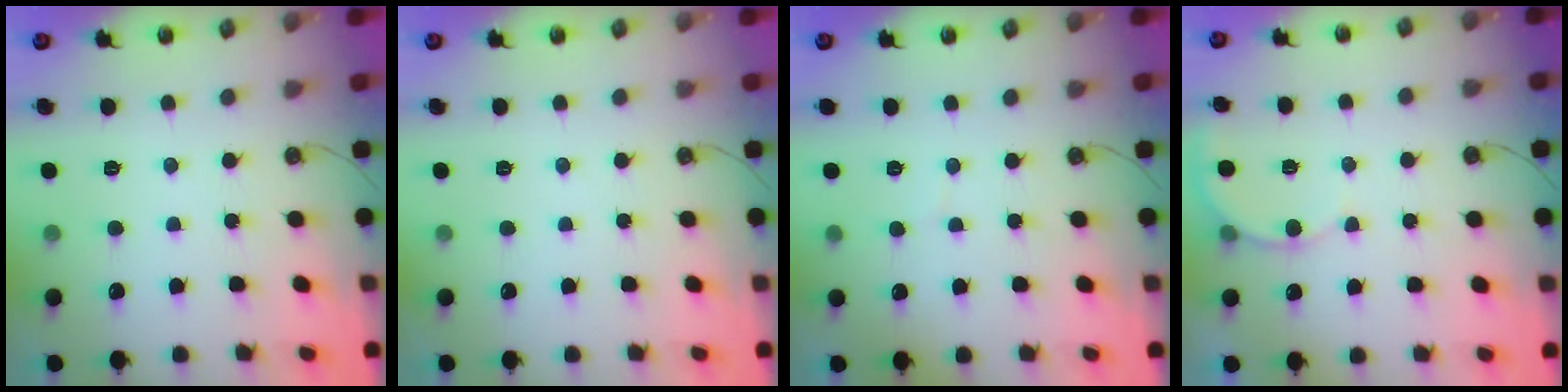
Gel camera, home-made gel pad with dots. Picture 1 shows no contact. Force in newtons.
{"total": 0.0}
{"total": 1.6, "press": 1.5, "slide": 0.1}
{"total": 5.9, "press": 5.9, "slide": 0.3}